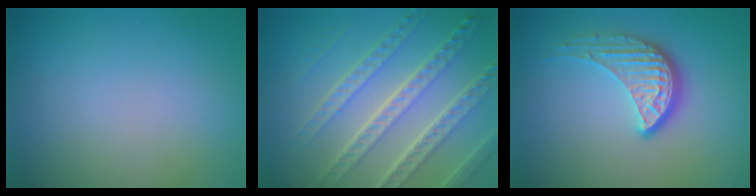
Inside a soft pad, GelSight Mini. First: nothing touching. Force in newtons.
{"total": 7.4, "press": 5.3, "slide": 5.2}
{"total": 4.0, "press": 3.0, "slide": 2.6}